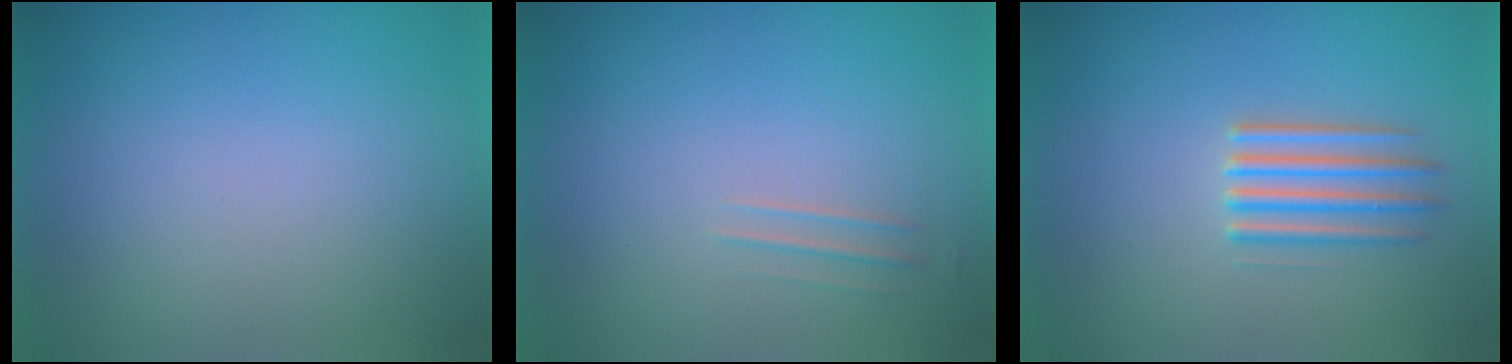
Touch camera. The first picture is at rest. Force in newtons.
{"total": 1.5}
{"total": 2.5}